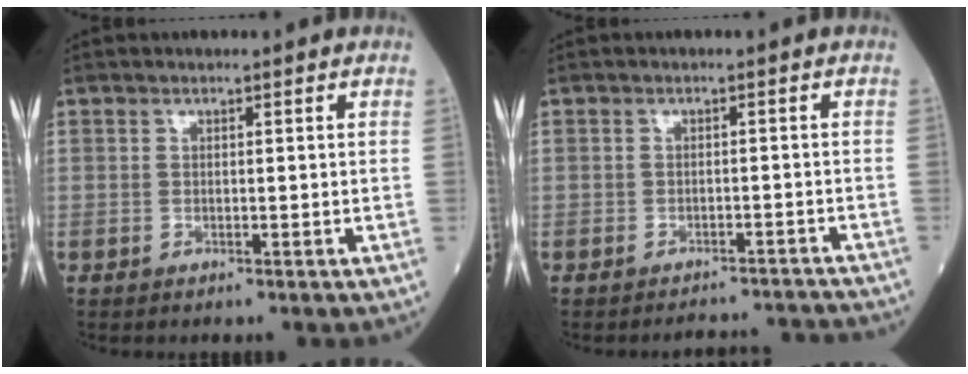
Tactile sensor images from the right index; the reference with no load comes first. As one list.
[{"total": 6.3, "force": [-6.2, 0.6, -0.3], "torque": [0.011, 0.009, -0.073]}]